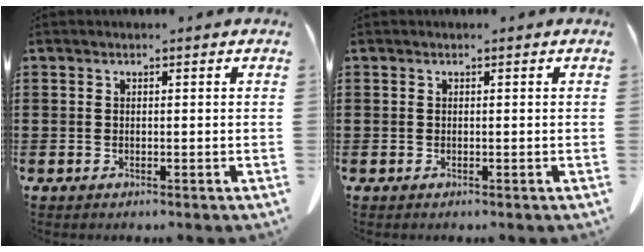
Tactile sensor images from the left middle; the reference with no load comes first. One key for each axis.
{"total": 0.0}